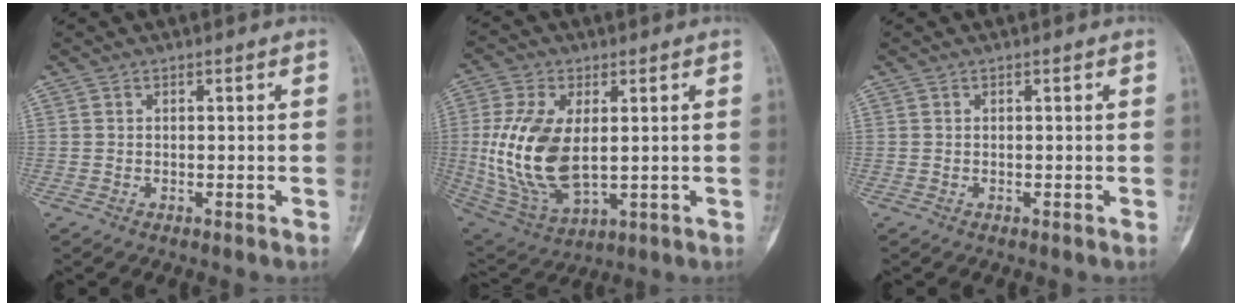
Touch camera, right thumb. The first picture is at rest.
{"total": 16.7, "force": [1.0, 9.1, 13.9], "torque": [-0.288, -0.013, 0.035]}
{"total": 0.0}